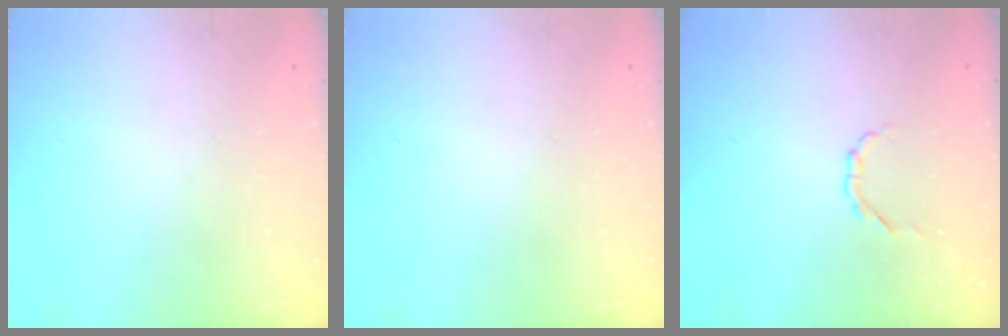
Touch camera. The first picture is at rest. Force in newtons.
{"total": 0.0}
{"total": 2.6, "press": 2.5, "slide": 0.9}